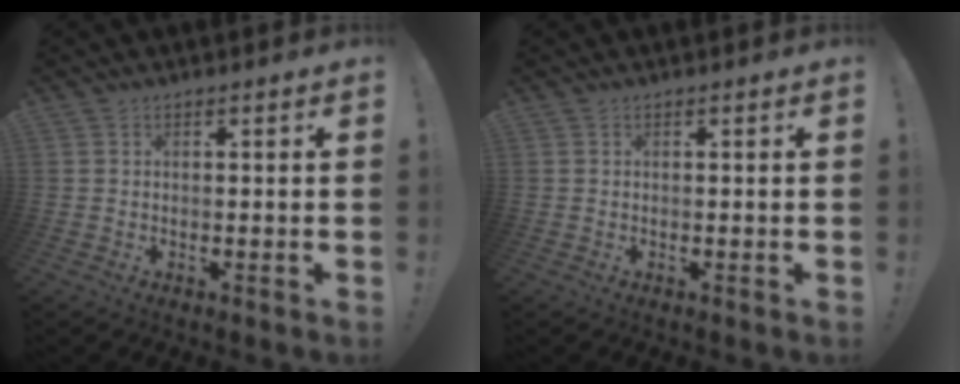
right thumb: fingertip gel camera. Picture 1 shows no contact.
{"total": 0.0}